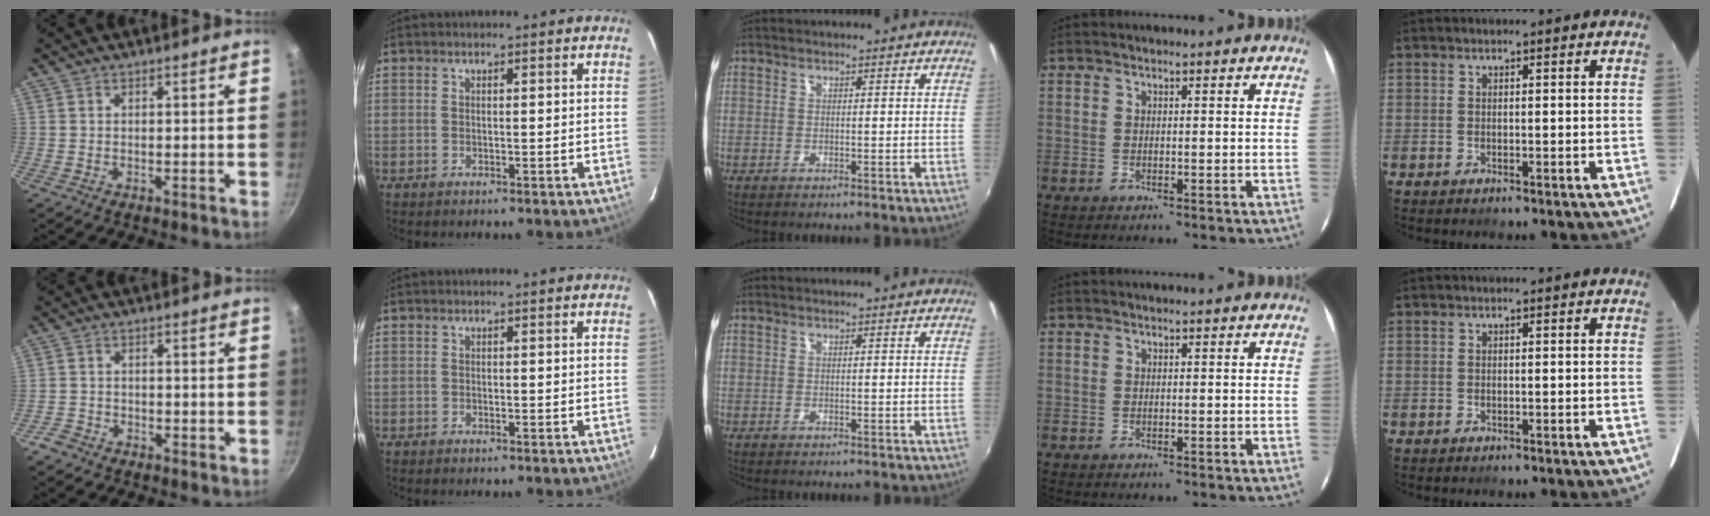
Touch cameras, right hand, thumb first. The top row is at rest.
{"thumb": {"total": 2.3, "force": [-1.8, 1.3, 0.5], "torque": [-0.010, 0.017, -0.033]}}